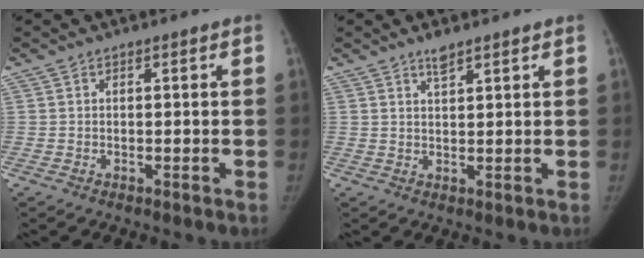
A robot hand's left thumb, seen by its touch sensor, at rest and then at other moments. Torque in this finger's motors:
{"motor_torque": [0.29, -0.16, 0.33, -0.46, -0.01]}